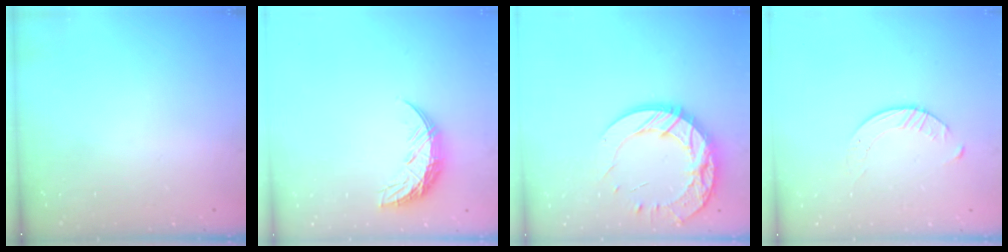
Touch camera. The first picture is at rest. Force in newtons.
{"total": 10.0, "press": 10.0, "slide": 0.6}
{"total": 20.4, "press": 20.3, "slide": 1.7}
{"total": 4.6, "press": 4.5, "slide": 0.6}